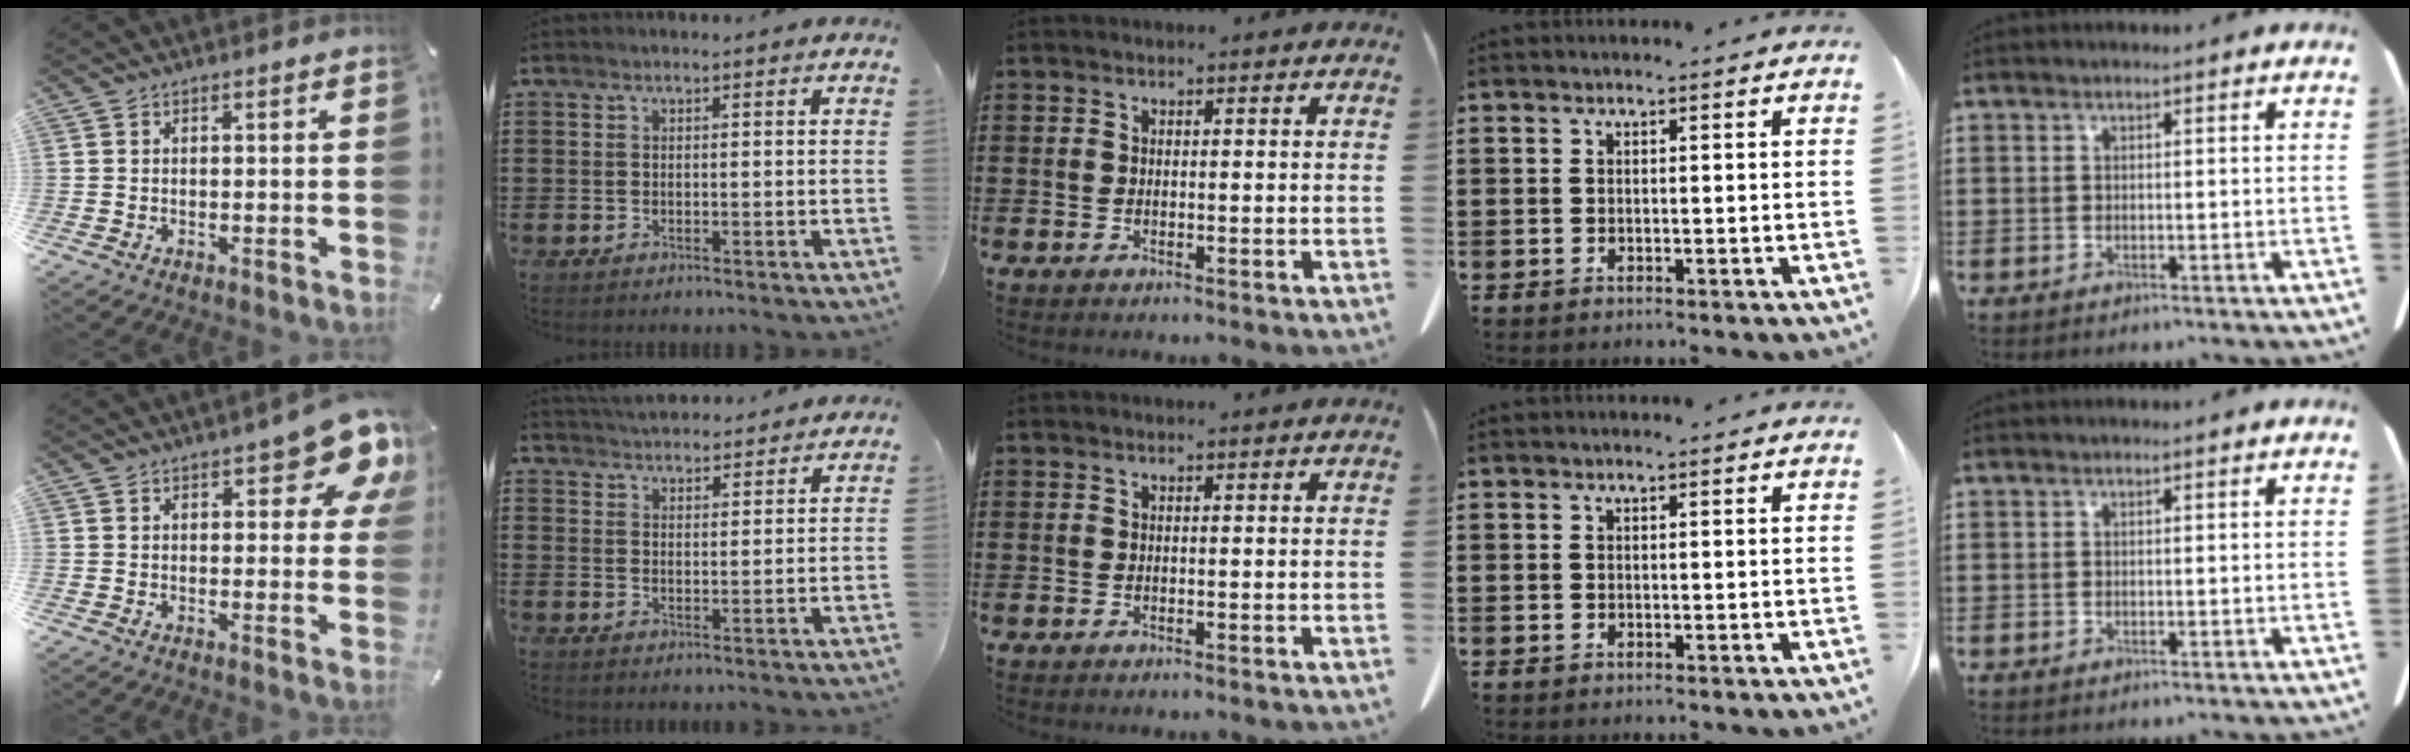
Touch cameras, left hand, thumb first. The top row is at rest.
{"thumb": {"total": 11.8, "force": [6.5, 4.6, 8.7], "torque": [-0.104, -0.039, 0.106]}, "index": {"total": 4.0, "force": [4.0, 0.2, 0.1], "torque": [-0.015, -0.018, 0.073]}}